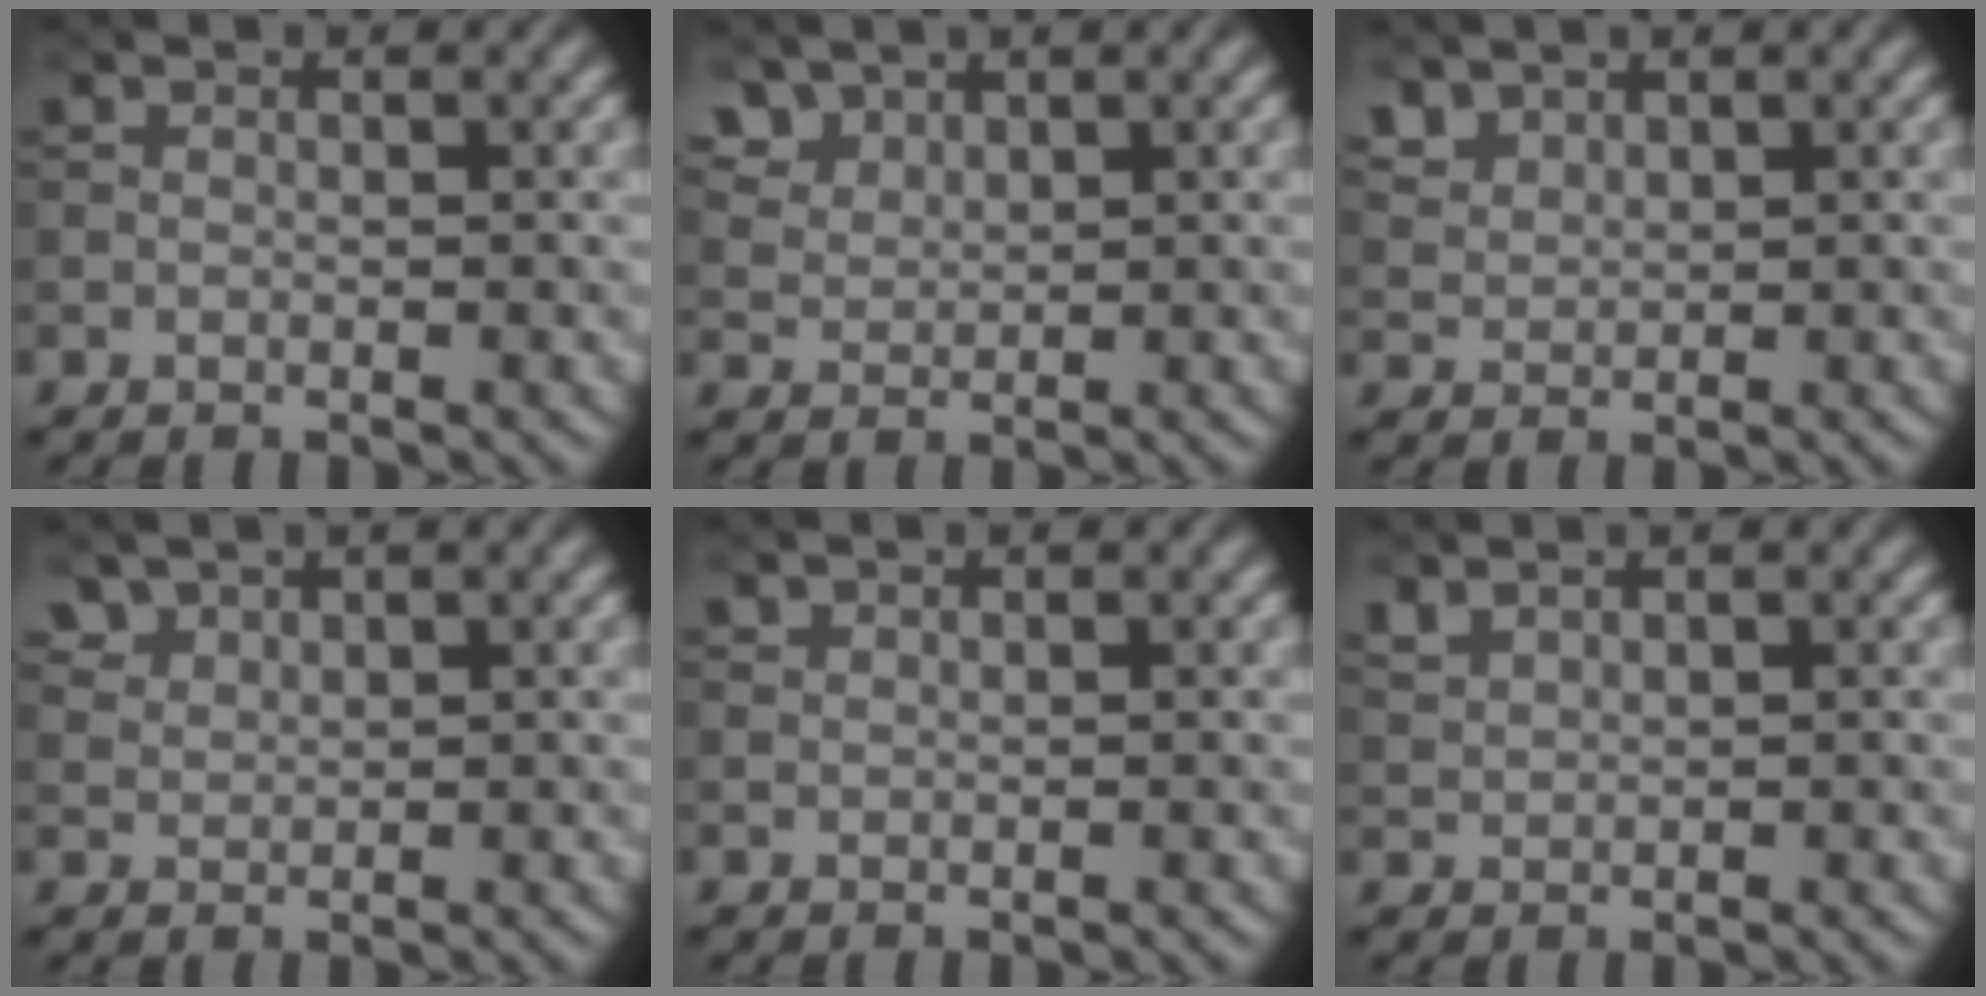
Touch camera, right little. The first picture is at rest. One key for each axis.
{"total": 3.7, "fx": 2.8, "fy": 2.0, "fz": 1.3, "tx": -0.042, "ty": -0.007, "tz": 0.076}
{"total": 2.5, "fx": 2.0, "fy": 1.3, "fz": 0.8, "tx": -0.026, "ty": -0.003, "tz": 0.055}
{"total": 2.1, "fx": 1.7, "fy": 1.1, "fz": 0.6, "tx": -0.020, "ty": -0.004, "tz": 0.047}
{"total": 0.6, "fx": 0.5, "fy": 0.1, "fz": 0.0, "tx": 0.000, "ty": 0.000, "tz": 0.015}
{"total": 1.4, "fx": 1.3, "fy": 0.4, "fz": 0.4, "tx": -0.015, "ty": 0.004, "tz": 0.034}